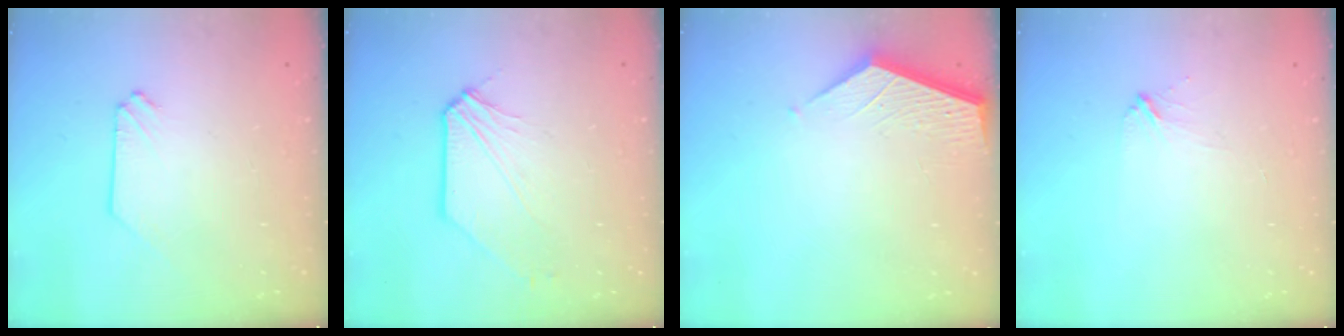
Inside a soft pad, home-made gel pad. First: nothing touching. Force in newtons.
{"total": 4.1, "press": 4.0, "slide": 0.6}
{"total": 3.7, "press": 3.7, "slide": 0.4}
{"total": 2.1, "press": 2.1, "slide": 0.1}